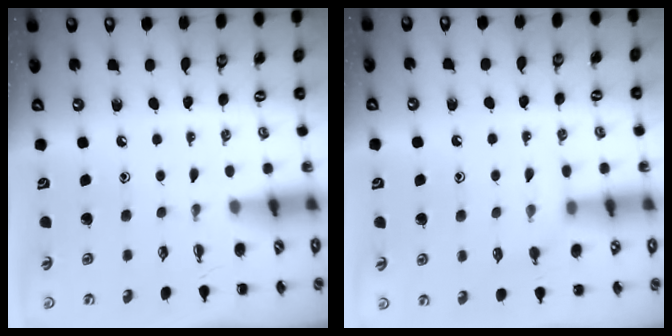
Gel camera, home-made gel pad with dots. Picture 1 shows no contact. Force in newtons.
{"total": 5.6, "press": 5.4, "slide": 1.5}